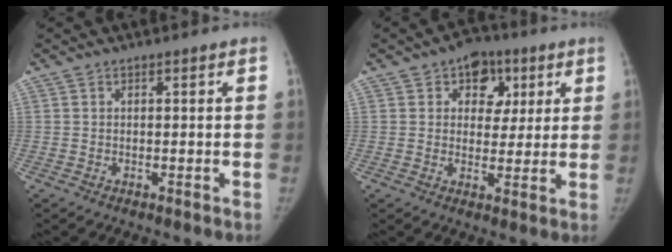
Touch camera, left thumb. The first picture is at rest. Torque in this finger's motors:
{"motor_torque": [0.87, 0.68, 0.71, -0.33, 0.18]}